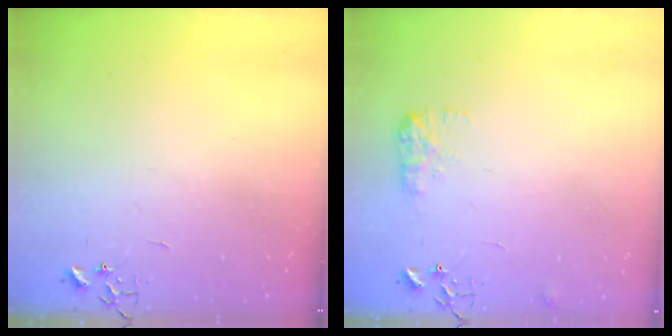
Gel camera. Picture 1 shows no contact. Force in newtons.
{"total": 8.3, "press": 8.2, "slide": 0.3}